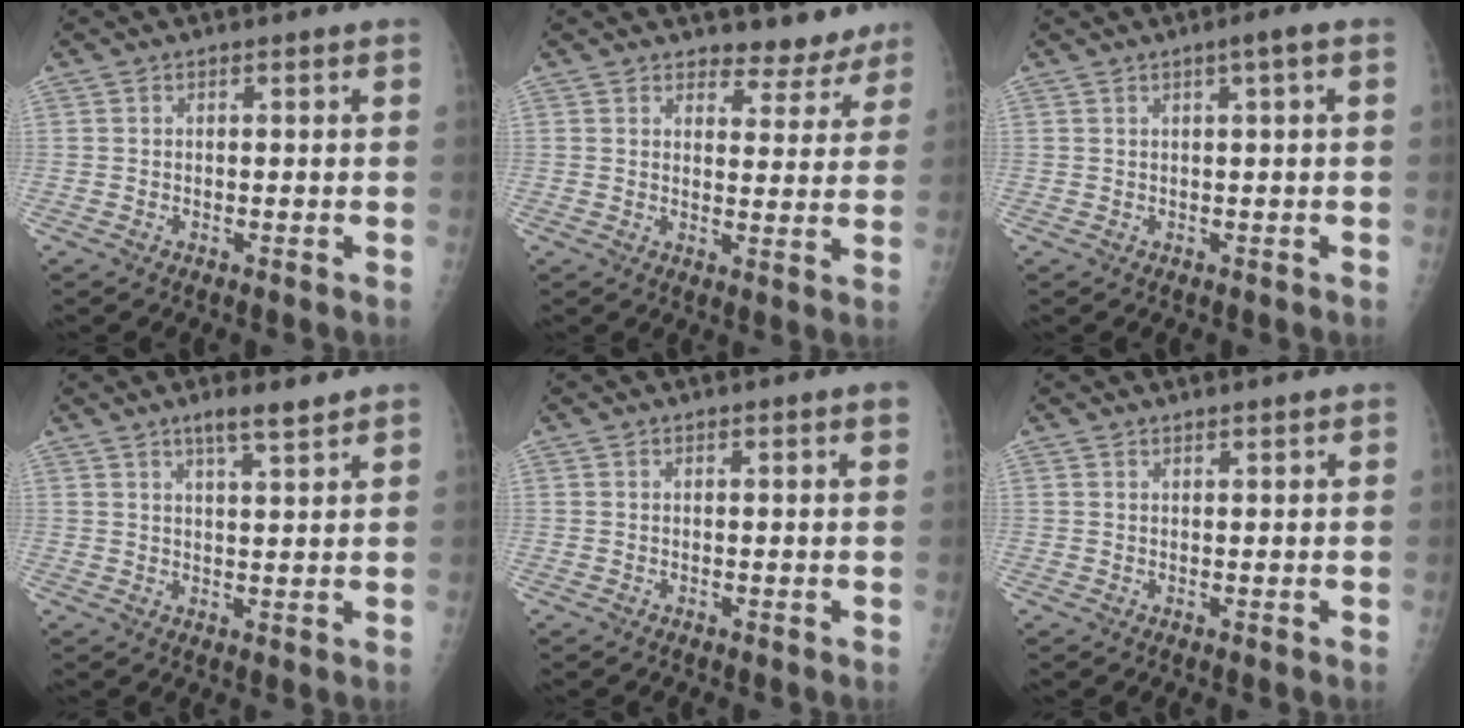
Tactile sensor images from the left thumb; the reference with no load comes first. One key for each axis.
{"total": 6.7, "fx": 5.8, "fy": 3.2, "fz": 0.6, "tx": 0.025, "ty": -0.043, "tz": 0.066}
{"total": 2.2, "fx": 0.7, "fy": -0.1, "fz": 2.1, "tx": -0.039, "ty": 0.006, "tz": 0.012}
{"total": 4.7, "fx": 3.5, "fy": 0.5, "fz": 3.0, "tx": -0.049, "ty": -0.022, "tz": 0.059}
{"total": 1.2, "fx": 0.7, "fy": -0.1, "fz": 1.0, "tx": -0.015, "ty": -0.001, "tz": 0.008}
{"total": 0.9, "fx": 0.9, "fy": 0.0, "fz": 0.3, "tx": -0.003, "ty": -0.006, "tz": 0.016}